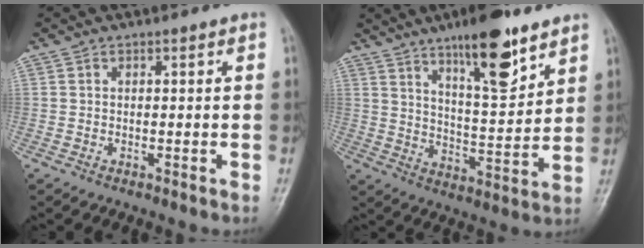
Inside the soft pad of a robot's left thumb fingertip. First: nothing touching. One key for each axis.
{"total": 14.8, "fx": 9.5, "fy": 4.1, "fz": 10.6, "tx": -0.143, "ty": -0.057, "tz": 0.157}